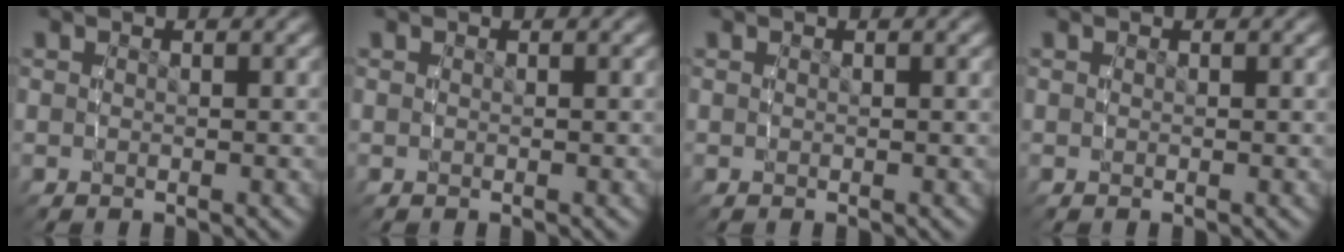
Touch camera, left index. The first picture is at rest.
{"total": 0.0}
{"total": 0.0}
{"total": 0.0}